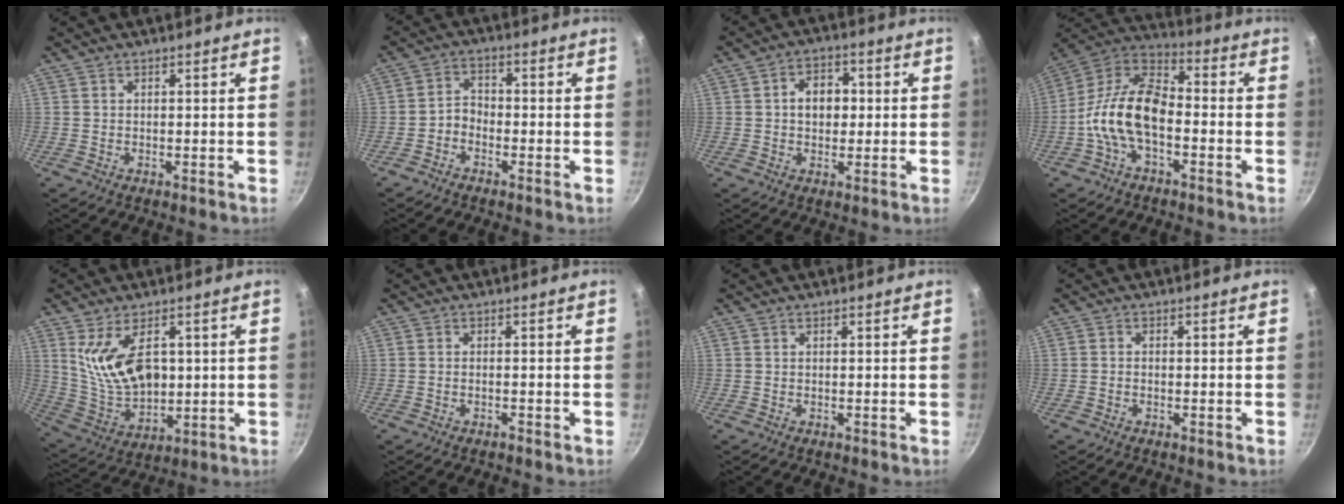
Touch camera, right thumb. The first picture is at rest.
{"total": 3.3, "force": [-1.9, 2.2, 1.5], "torque": [-0.020, 0.030, -0.043]}
{"total": 6.6, "force": [0.5, 4.9, 4.3], "torque": [-0.035, 0.012, 0.001]}
{"total": 14.3, "force": [-3.6, 7.8, 11.4], "torque": [-0.199, 0.051, -0.087]}
{"total": 13.5, "force": [3.6, 7.8, 10.4], "torque": [-0.166, -0.030, 0.086]}
{"total": 0.8, "force": [-0.7, 0.1, 0.5], "torque": [-0.014, 0.008, -0.012]}
{"total": 0.0}
{"total": 0.8, "force": [-0.4, 0.5, 0.4], "torque": [-0.010, 0.004, -0.011]}